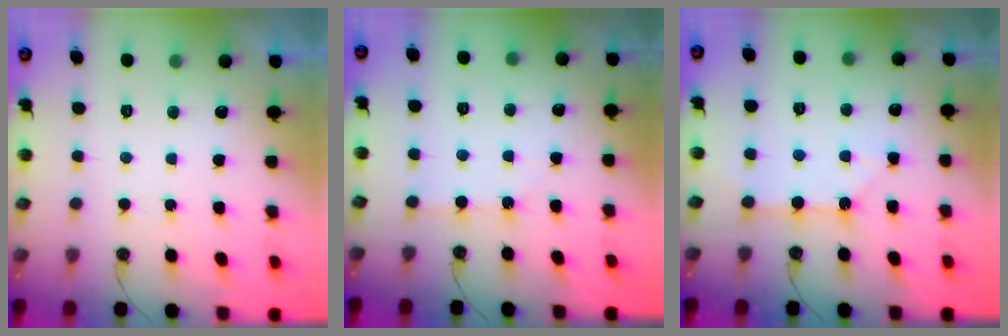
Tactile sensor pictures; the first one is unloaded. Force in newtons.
{"total": 2.7, "press": 2.7, "slide": 0.4}
{"total": 2.9, "press": 2.9, "slide": 0.5}